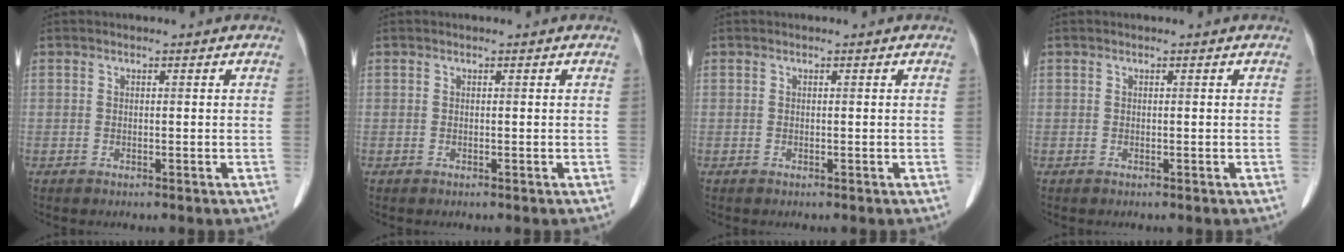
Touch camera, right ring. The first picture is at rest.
{"total": 0.0}
{"total": 0.0}
{"total": 0.0}